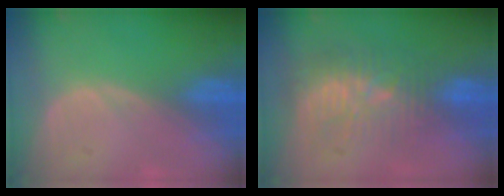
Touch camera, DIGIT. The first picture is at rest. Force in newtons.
{"total": 10.1, "press": 9.0, "slide": 4.5}